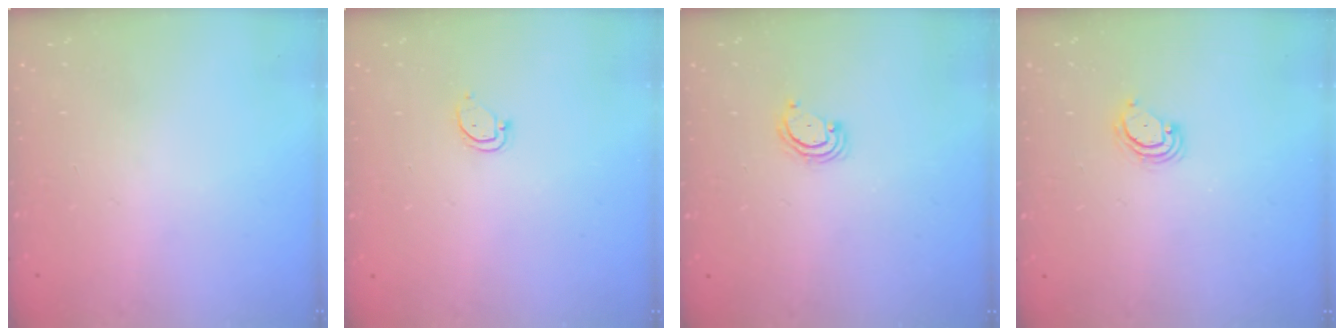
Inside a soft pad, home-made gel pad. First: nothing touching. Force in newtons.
{"total": 3.6, "press": 3.6, "slide": 0.2}
{"total": 2.9, "press": 2.9, "slide": 0.3}
{"total": 4.2, "press": 4.1, "slide": 0.3}